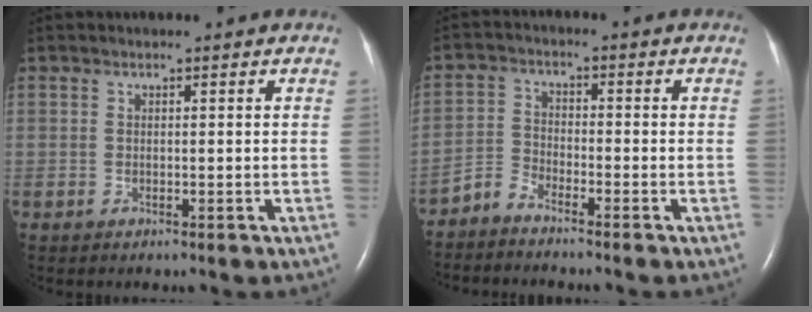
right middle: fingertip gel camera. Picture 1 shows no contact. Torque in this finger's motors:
{"motor_torque": [0.36, -0.64, -0.03, -0.01]}